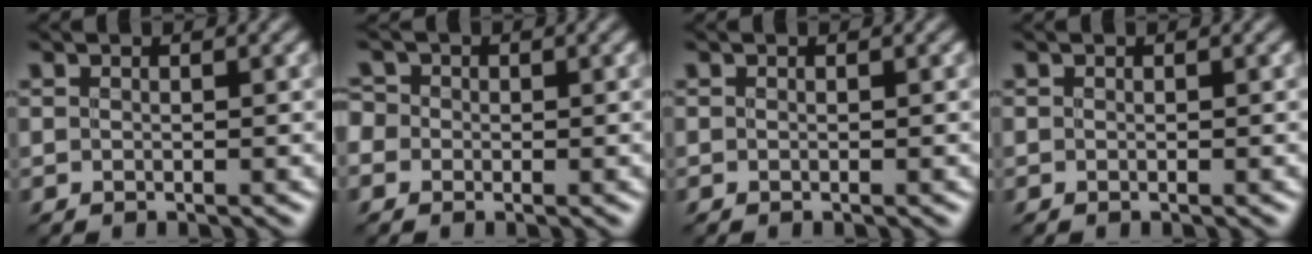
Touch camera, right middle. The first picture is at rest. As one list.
[{"total": 2.1, "force": [0.0, 1.9, 0.7], "torque": [-0.008, 0.016, -0.017]}, {"total": 0.0}, {"total": 0.0}]